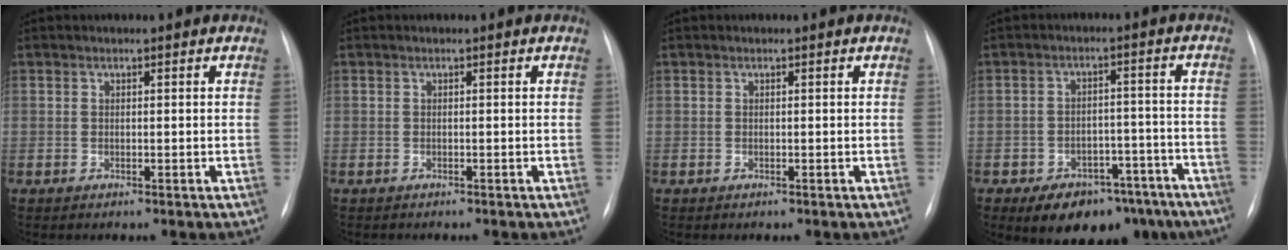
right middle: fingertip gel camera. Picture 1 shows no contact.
{"total": 0.8, "force": [-0.7, 0.2, 0.2], "torque": [-0.008, -0.001, -0.010]}
{"total": 0.0}
{"total": 13.7, "force": [-9.8, 7.4, 6.2], "torque": [-0.067, 0.034, -0.131]}